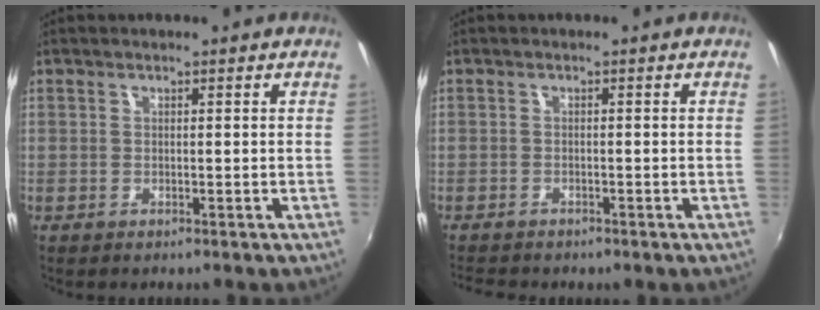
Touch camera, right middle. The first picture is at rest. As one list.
[{"total": 3.7, "force": [-3.3, 0.8, 1.3], "torque": [-0.033, -0.017, -0.054]}]